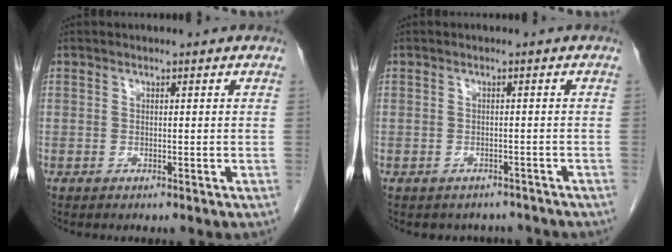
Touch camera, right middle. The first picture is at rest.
{"total": 4.4, "force": [-3.9, 2.0, 0.0], "torque": [0.002, 0.007, -0.044]}